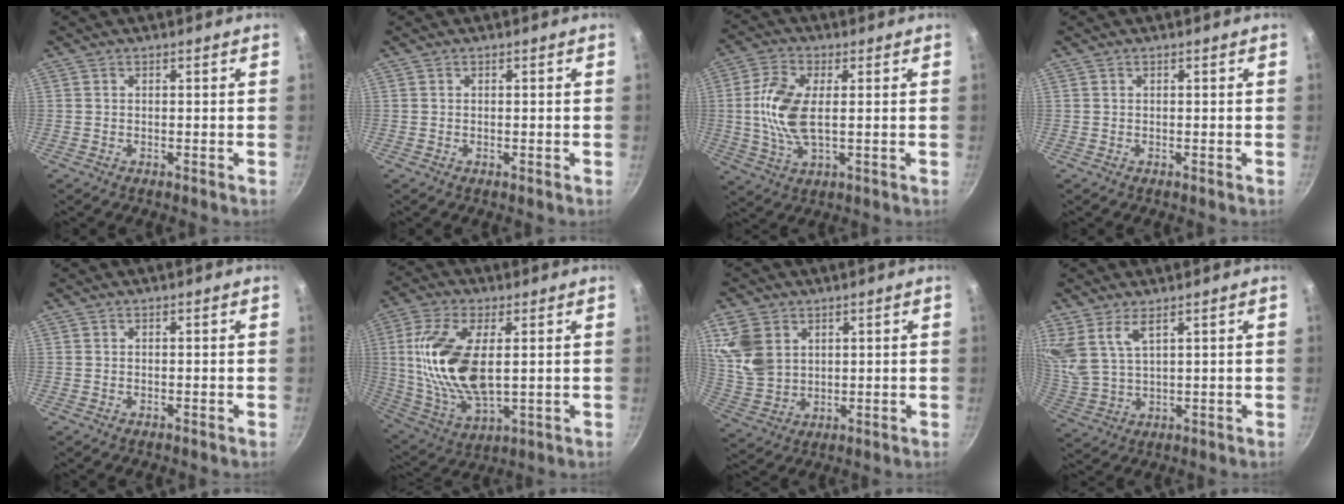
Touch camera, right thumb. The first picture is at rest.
{"total": 0.0}
{"total": 10.8, "force": [0.6, 5.0, 9.5], "torque": [-0.209, -0.002, 0.013]}
{"total": 0.0}
{"total": 0.0}
{"total": 18.1, "force": [2.1, 8.7, 15.8], "torque": [-0.326, -0.013, 0.049]}
{"total": 10.6, "force": [3.9, 7.6, 6.2], "torque": [-0.122, -0.010, 0.089]}
{"total": 8.7, "force": [4.6, 3.8, 6.2], "torque": [-0.147, -0.011, 0.107]}